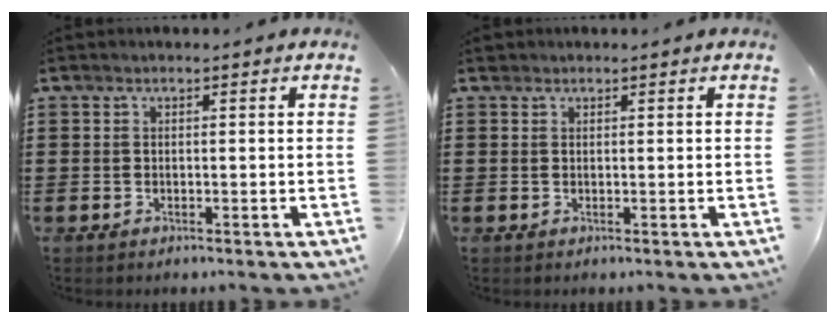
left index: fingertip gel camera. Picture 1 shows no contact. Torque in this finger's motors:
{"motor_torque": [0.60, -0.40, -0.03, 0.02]}